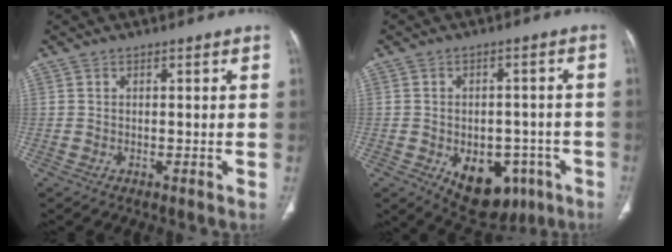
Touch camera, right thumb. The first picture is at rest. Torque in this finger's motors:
{"motor_torque": [-0.33, 0.50, -0.06, -0.21, 0.11]}